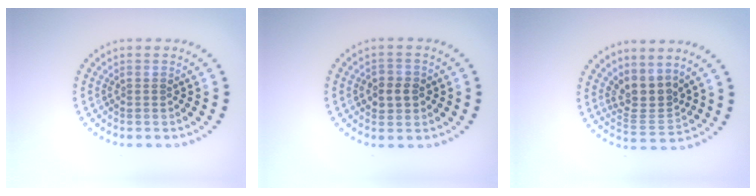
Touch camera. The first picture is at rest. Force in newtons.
{"total": 2.4, "press": 2.4, "slide": 0.5}
{"total": 3.2, "press": 2.5, "slide": 2.0}